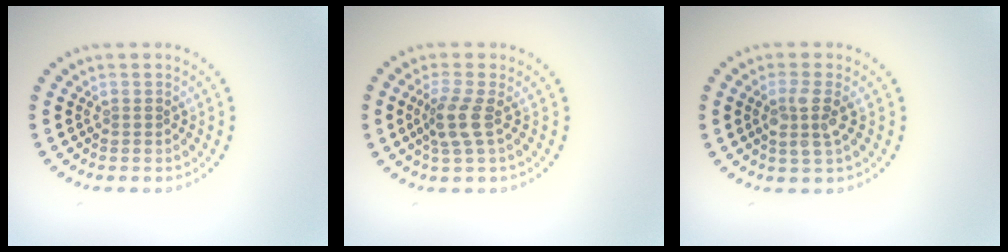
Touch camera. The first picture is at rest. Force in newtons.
{"total": 2.5, "press": 1.9, "slide": 1.6}
{"total": 2.5, "press": 2.2, "slide": 1.2}